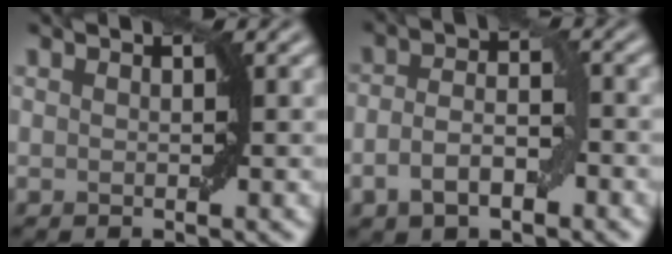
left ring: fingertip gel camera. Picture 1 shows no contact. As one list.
[{"total": 4.2, "force": [-1.6, 2.2, 3.2], "torque": [-0.057, 0.003, -0.032]}]